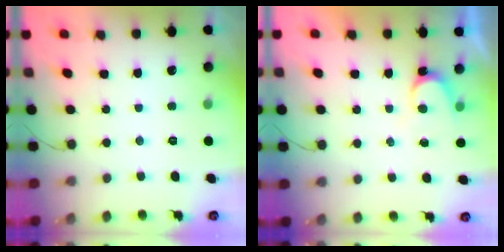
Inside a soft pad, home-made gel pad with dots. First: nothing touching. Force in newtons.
{"total": 6.1, "press": 6.1, "slide": 0.3}